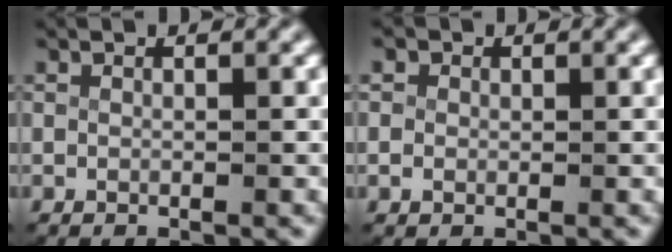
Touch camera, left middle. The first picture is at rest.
{"total": 1.7, "force": [0.2, 1.6, 0.4], "torque": [-0.022, -0.006, 0.006]}